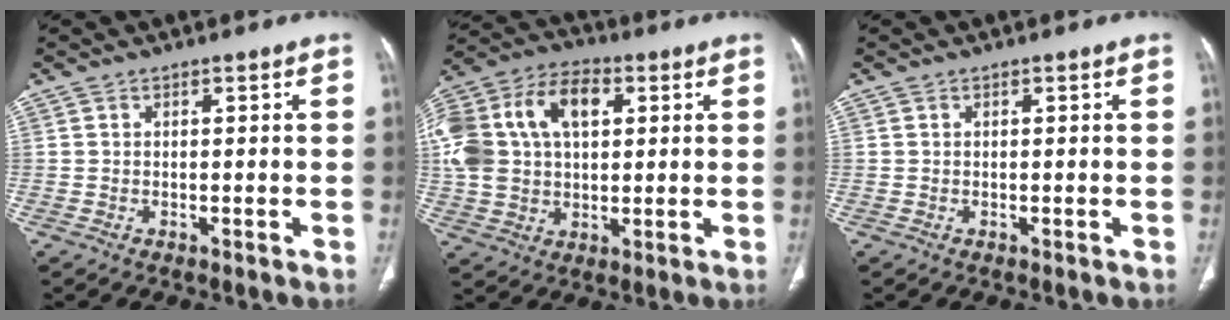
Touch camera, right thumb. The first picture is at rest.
{"total": 24.9, "force": [6.3, 16.5, 17.6], "torque": [-0.392, 0.051, 0.116]}
{"total": 0.0}